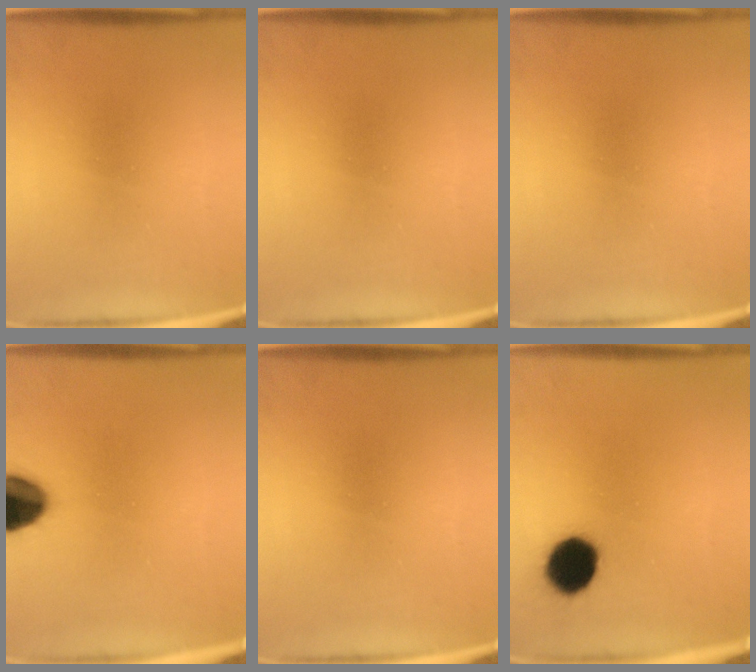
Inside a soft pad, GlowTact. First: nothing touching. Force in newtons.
{"total": 0.0}
{"total": 0.0}
{"total": 13.5}
{"total": 0.0}
{"total": 8.4}